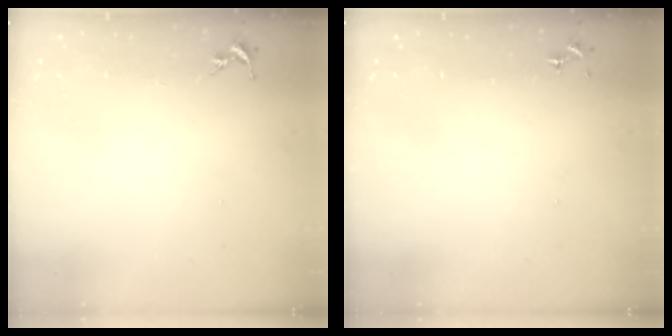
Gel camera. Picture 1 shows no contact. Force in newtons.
{"total": 0.0}